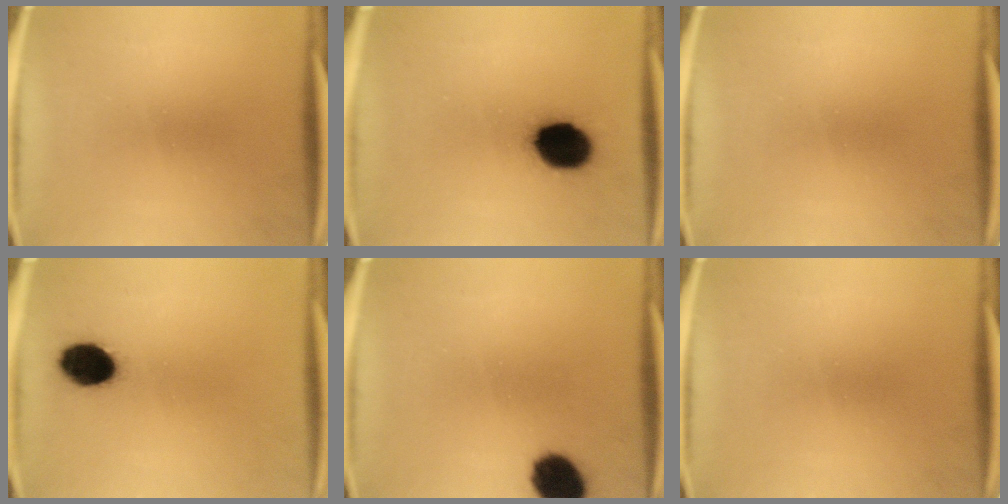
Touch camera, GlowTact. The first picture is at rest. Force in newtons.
{"total": 11.9}
{"total": 0.0}
{"total": 9.4}
{"total": 9.8}
{"total": 0.0}